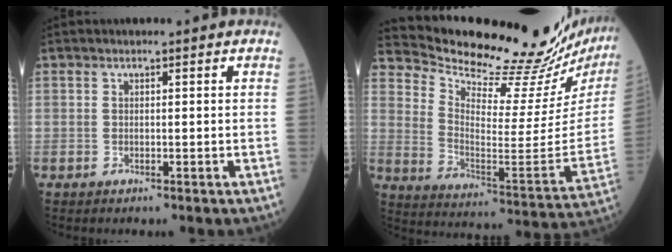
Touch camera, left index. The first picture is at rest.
{"total": 27.8, "force": [26.1, 2.3, 9.3], "torque": [-0.156, -0.122, 0.348]}